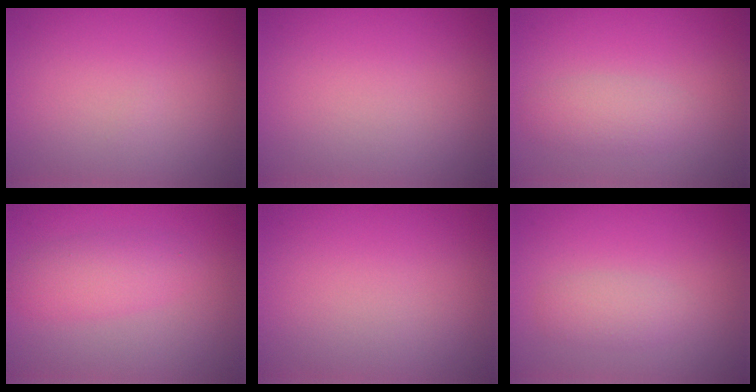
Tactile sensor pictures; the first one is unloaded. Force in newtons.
{"total": 0.0}
{"total": 2.3, "press": 2.3, "slide": 0.1}
{"total": 2.8, "press": 2.8, "slide": 0.2}
{"total": 0.0}
{"total": 1.9, "press": 1.9, "slide": 0.1}